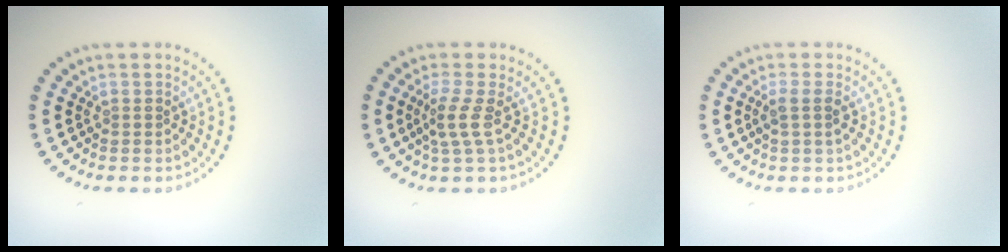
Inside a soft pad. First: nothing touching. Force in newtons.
{"total": 2.2, "press": 1.6, "slide": 1.6}
{"total": 1.5, "press": 1.2, "slide": 0.8}